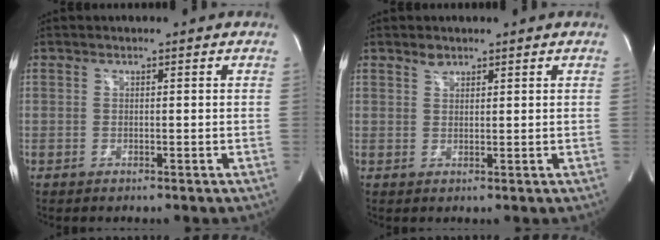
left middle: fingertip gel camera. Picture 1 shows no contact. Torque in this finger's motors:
{"motor_torque": [0.09, 0.07, -0.02, 0.00]}